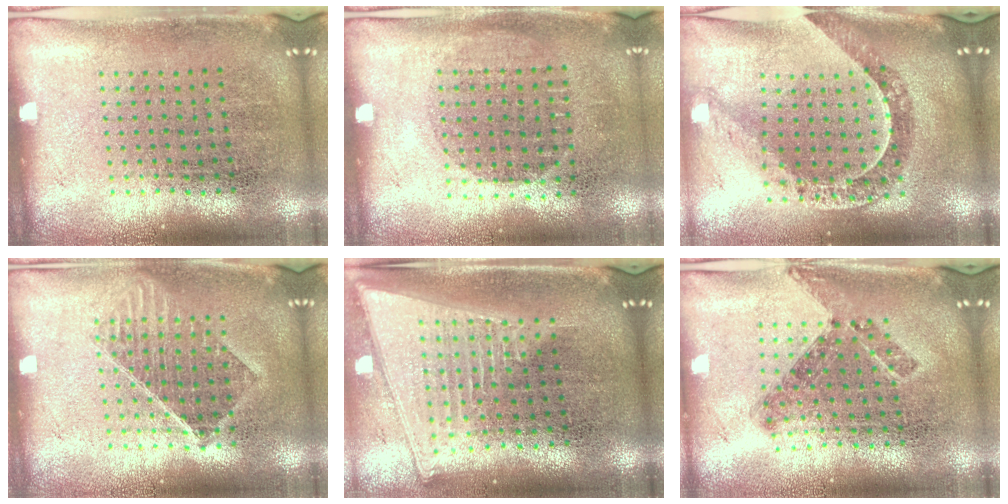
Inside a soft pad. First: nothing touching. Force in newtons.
{"total": 1.0, "press": 0.8, "slide": 0.5}
{"total": 1.2, "press": 1.2, "slide": 0.4}
{"total": 1.4, "press": 1.3, "slide": 0.6}
{"total": 2.2, "press": 1.9, "slide": 1.2}
{"total": 0.7, "press": 0.7, "slide": 0.3}